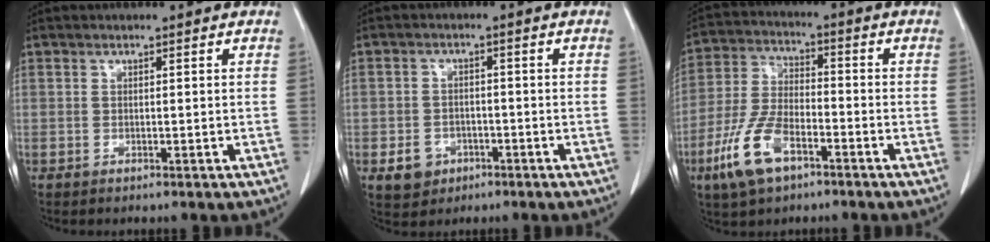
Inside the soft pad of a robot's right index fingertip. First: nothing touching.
{"total": 4.5, "force": [-1.9, 3.8, 1.3], "torque": [-0.015, 0.008, -0.022]}
{"total": 10.7, "force": [-5.7, 4.7, 7.7], "torque": [-0.181, -0.002, -0.109]}